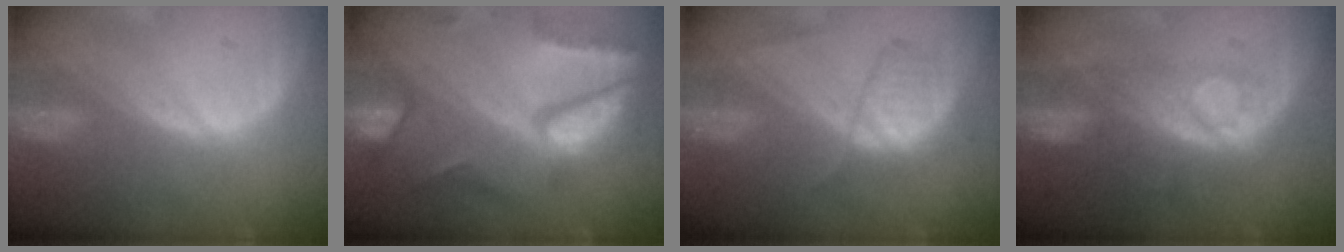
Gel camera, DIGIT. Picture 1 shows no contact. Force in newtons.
{"total": 10.5, "press": 8.9, "slide": 5.6}
{"total": 4.9, "press": 4.9, "slide": 0.5}
{"total": 8.3, "press": 7.1, "slide": 4.3}